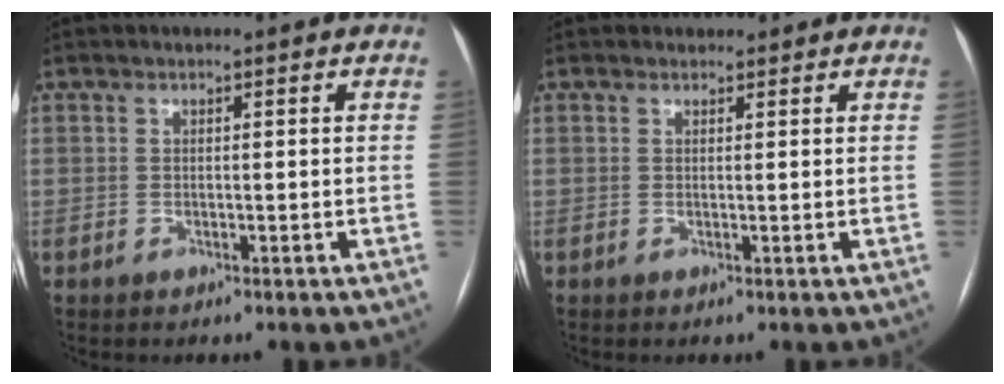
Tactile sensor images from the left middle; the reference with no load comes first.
{"total": 1.2, "force": [1.0, 0.5, -0.1], "torque": [-0.001, 0.008, 0.014]}